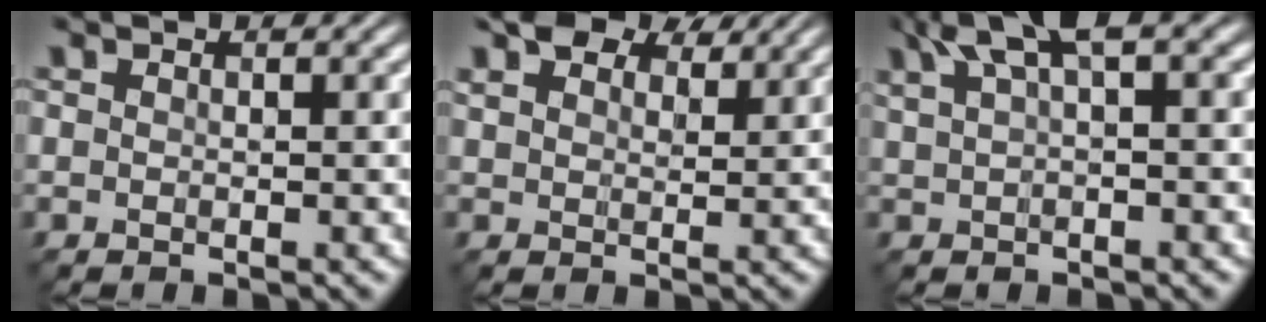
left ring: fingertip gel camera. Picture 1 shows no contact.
{"total": 6.5, "force": [5.1, 2.7, 3.0], "torque": [-0.057, 0.015, 0.075]}
{"total": 4.8, "force": [2.8, 1.1, 3.7], "torque": [-0.067, 0.017, 0.052]}